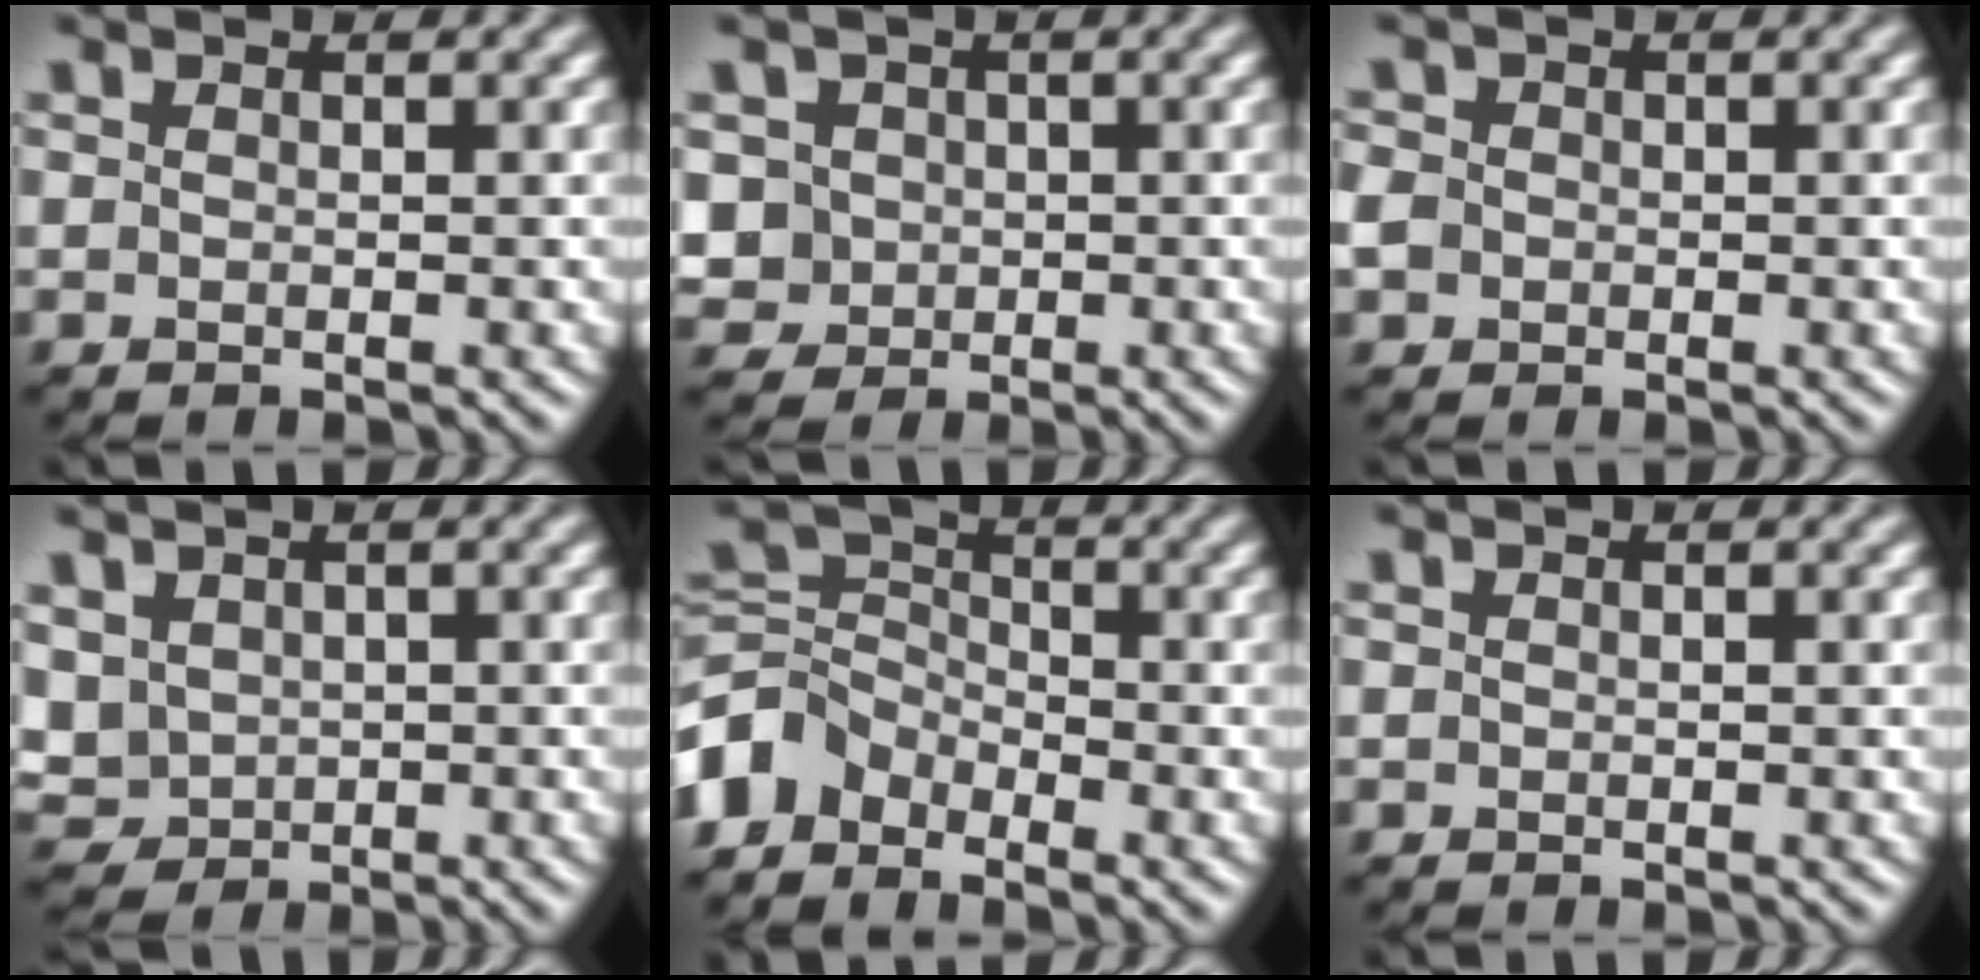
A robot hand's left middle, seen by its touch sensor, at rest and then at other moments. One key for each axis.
{"total": 4.9, "fx": 0.5, "fy": 4.4, "fz": 2.1, "tx": -0.037, "ty": 0.023, "tz": -0.004}
{"total": 3.8, "fx": -0.1, "fy": 3.5, "fz": 1.6, "tx": -0.041, "ty": 0.024, "tz": -0.030}
{"total": 4.1, "fx": 0.5, "fy": 3.6, "fz": 1.9, "tx": -0.064, "ty": 0.014, "tz": 0.014}
{"total": 4.4, "fx": -3.1, "fy": 2.8, "fz": 1.4, "tx": -0.031, "ty": 0.008, "tz": -0.081}
{"total": 0.0}